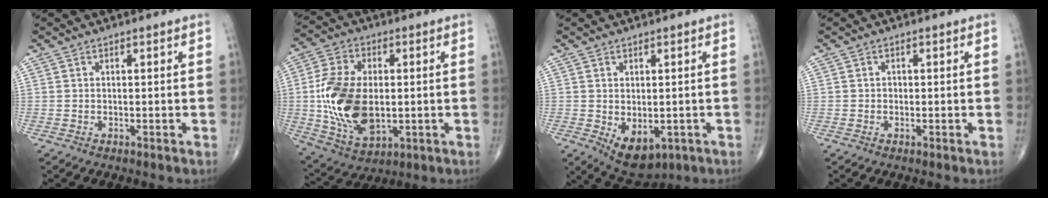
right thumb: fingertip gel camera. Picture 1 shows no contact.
{"total": 17.6, "force": [-0.6, 10.6, 14.0], "torque": [-0.268, -0.005, 0.000]}
{"total": 7.9, "force": [-2.3, 4.7, 5.9], "torque": [-0.075, -0.005, -0.016]}
{"total": 0.7, "force": [-0.1, 0.6, 0.3], "torque": [-0.001, 0.002, -0.003]}